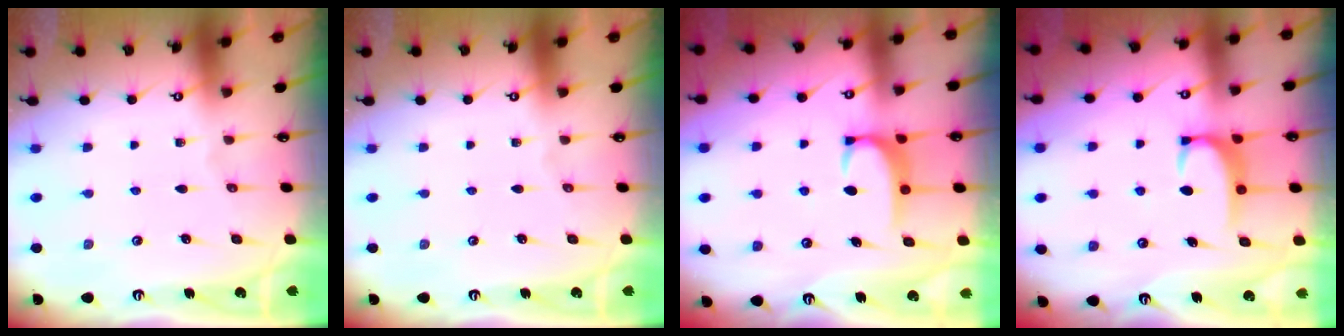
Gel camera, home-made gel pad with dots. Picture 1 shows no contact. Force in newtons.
{"total": 0.0}
{"total": 2.7, "press": 2.6, "slide": 0.4}
{"total": 2.7, "press": 2.6, "slide": 0.4}